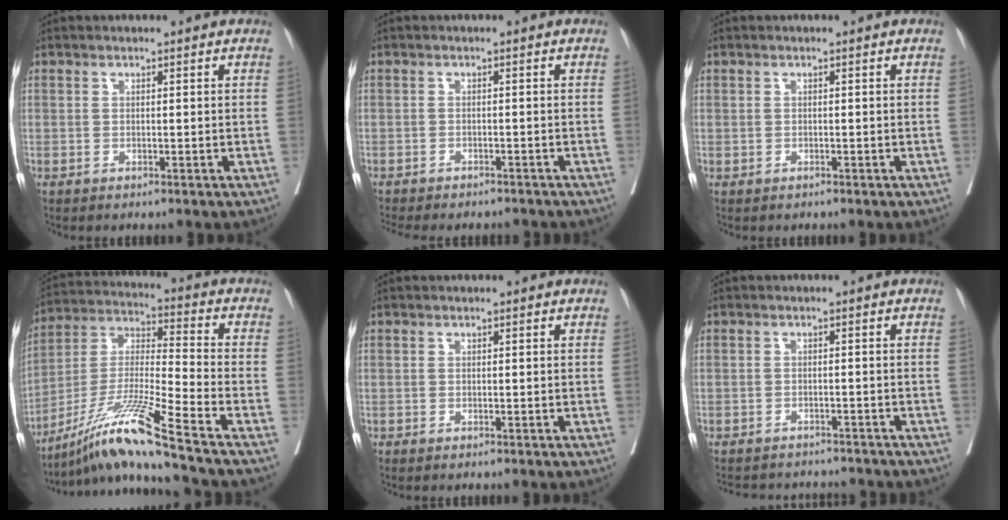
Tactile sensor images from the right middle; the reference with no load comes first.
{"total": 9.6, "force": [-8.6, 2.4, 3.5], "torque": [-0.059, -0.007, -0.109]}
{"total": 0.0}
{"total": 14.9, "force": [-11.0, -2.6, 9.6], "torque": [-0.195, -0.017, -0.203]}
{"total": 0.0}
{"total": 10.0, "force": [-9.4, 2.6, 2.4], "torque": [-0.045, 0.009, -0.111]}